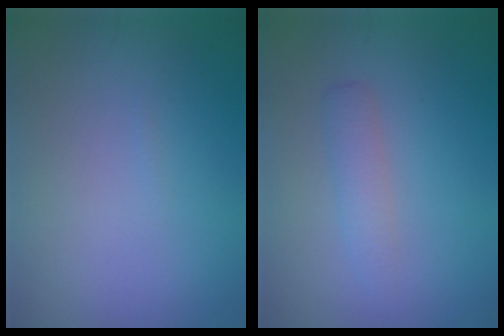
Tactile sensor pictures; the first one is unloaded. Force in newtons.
{"total": 1.7, "press": 1.7, "slide": 0.1}